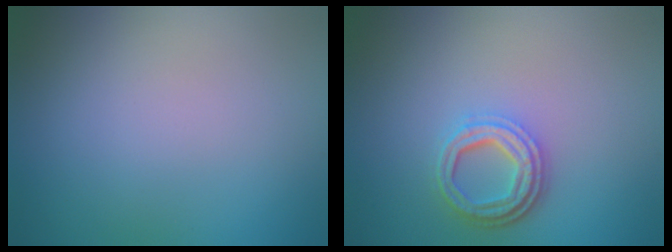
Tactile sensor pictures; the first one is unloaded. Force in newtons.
{"total": 3.9, "press": 3.0, "slide": 2.5}